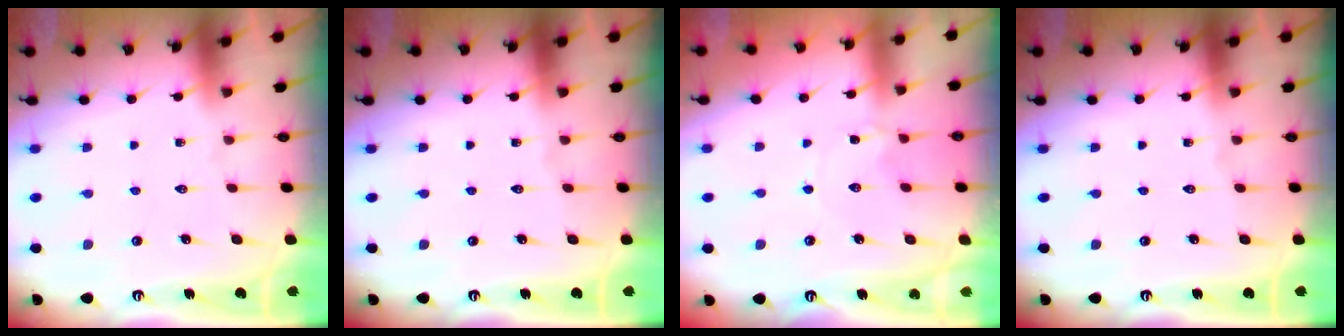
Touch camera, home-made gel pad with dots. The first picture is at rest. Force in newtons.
{"total": 0.0}
{"total": 1.5, "press": 1.5, "slide": 0.2}
{"total": 0.0}